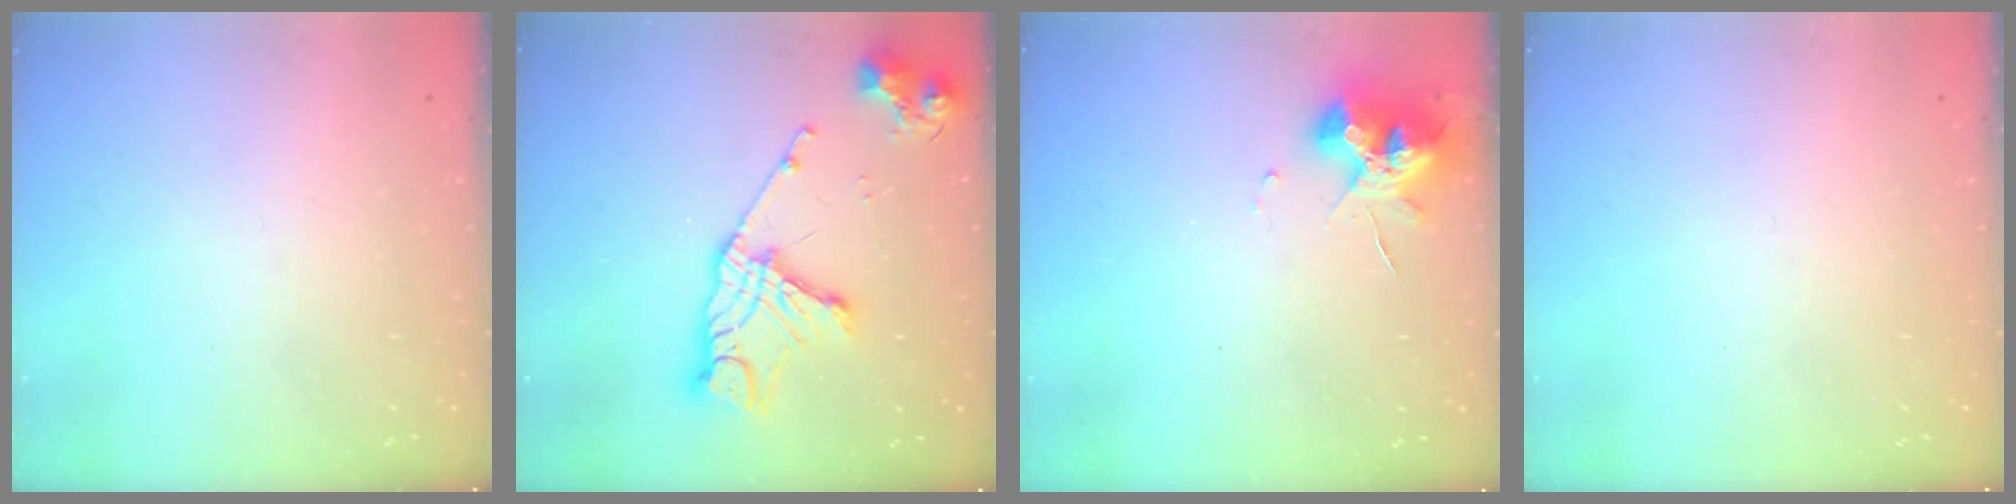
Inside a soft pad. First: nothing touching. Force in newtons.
{"total": 16.9, "press": 16.8, "slide": 1.4}
{"total": 10.7, "press": 10.7, "slide": 1.2}
{"total": 0.0}